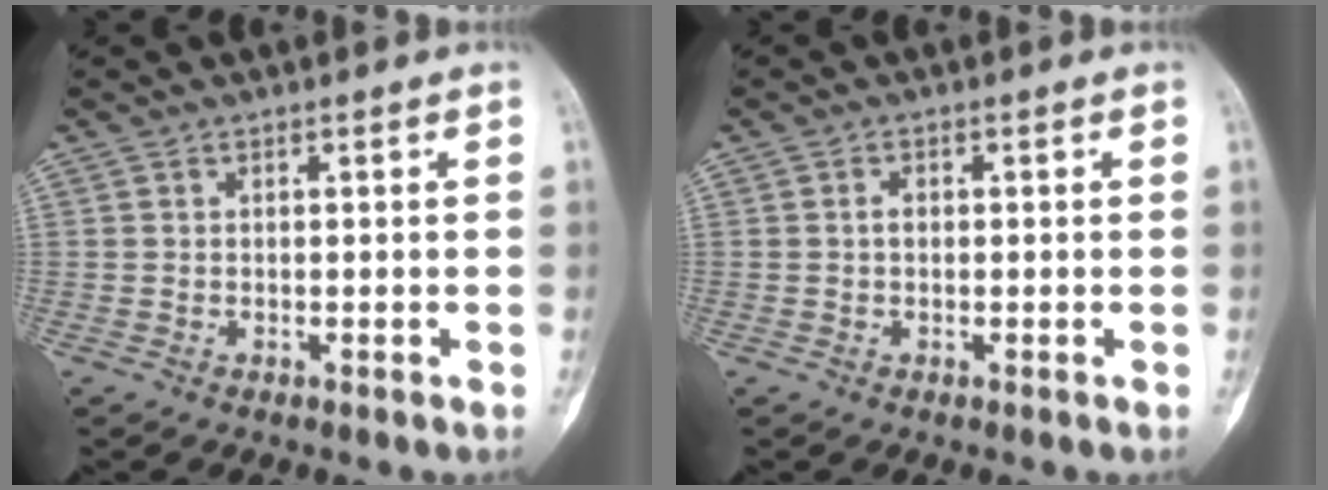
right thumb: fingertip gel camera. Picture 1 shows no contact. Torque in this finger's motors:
{"motor_torque": [-0.14, -0.01, 0.08, -0.05, -0.01]}